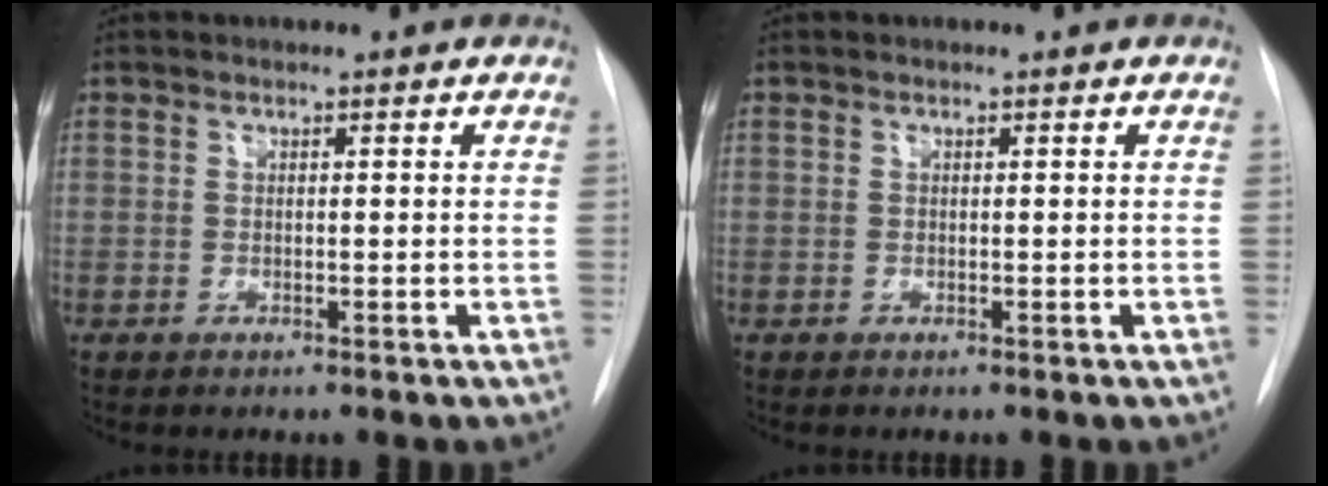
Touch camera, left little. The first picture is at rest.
{"total": 0.0}